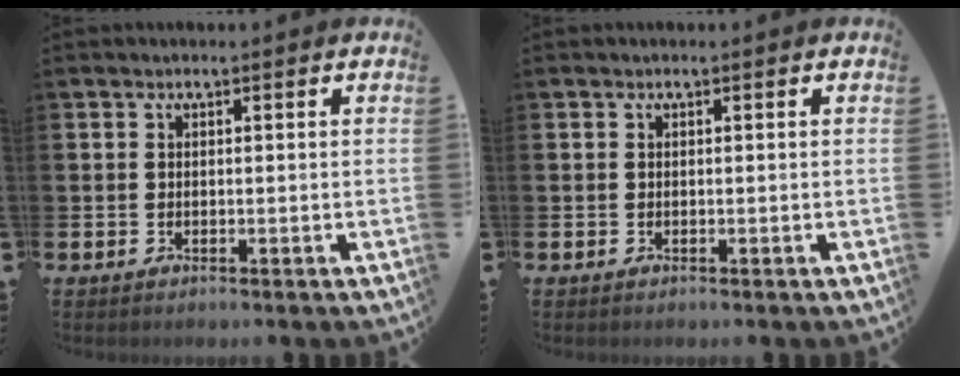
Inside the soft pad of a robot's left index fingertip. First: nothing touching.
{"total": 0.0}